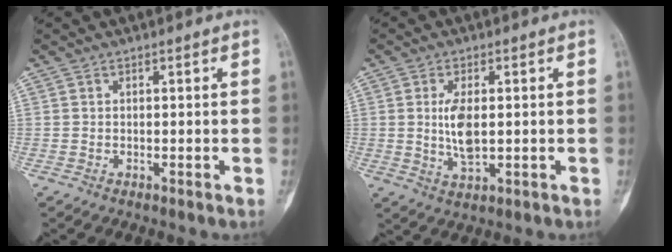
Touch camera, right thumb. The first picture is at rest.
{"total": 6.0, "force": [0.2, 2.6, 5.4], "torque": [-0.105, -0.012, 0.005]}